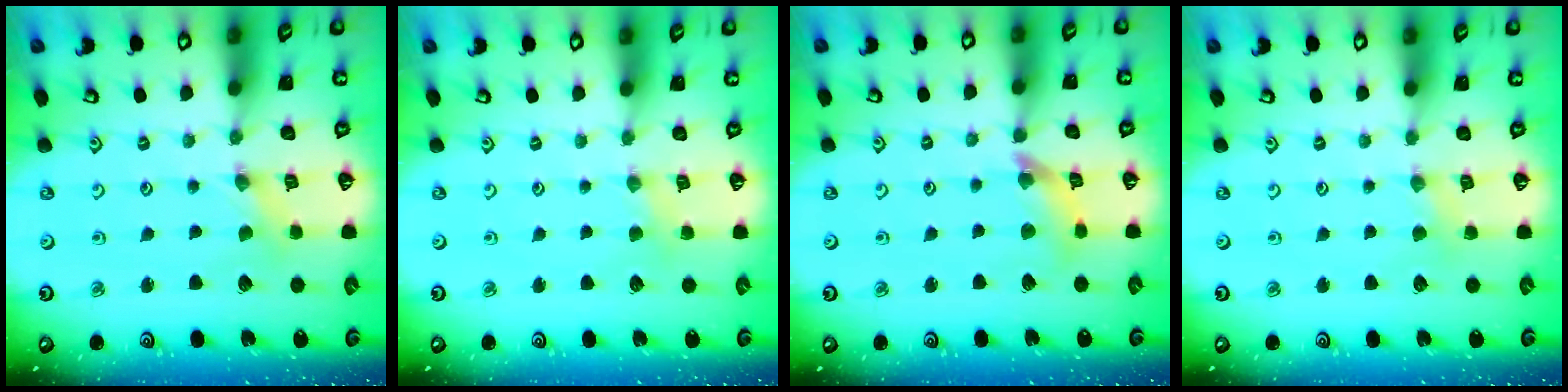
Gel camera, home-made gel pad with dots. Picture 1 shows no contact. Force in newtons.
{"total": 2.9, "press": 2.9, "slide": 0.4}
{"total": 8.2, "press": 8.1, "slide": 0.9}
{"total": 2.9, "press": 2.9, "slide": 0.4}